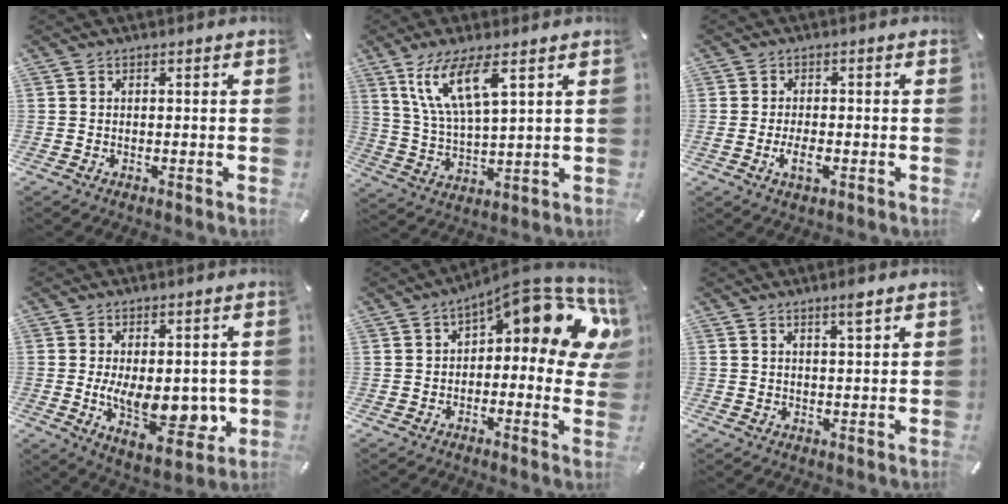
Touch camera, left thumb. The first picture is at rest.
{"total": 11.7, "force": [6.5, 3.3, 9.1], "torque": [-0.203, -0.008, 0.116]}
{"total": 4.5, "force": [-1.5, 2.3, 3.5], "torque": [-0.071, 0.004, -0.028]}
{"total": 14.3, "force": [-1.2, 7.6, 12.0], "torque": [-0.175, -0.018, -0.014]}
{"total": 14.4, "force": [6.5, 5.6, 11.6], "torque": [-0.154, -0.056, 0.105]}
{"total": 3.1, "force": [2.1, 0.3, 2.3], "torque": [-0.041, -0.004, 0.033]}